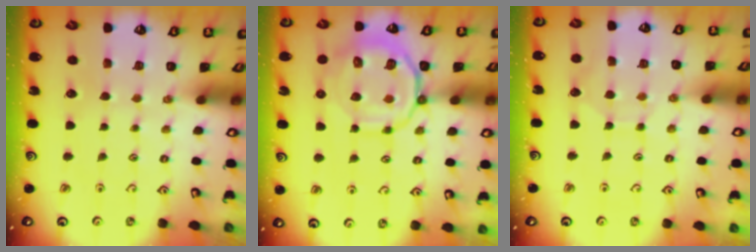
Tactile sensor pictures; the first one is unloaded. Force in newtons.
{"total": 12.0, "press": 11.9, "slide": 1.8}
{"total": 5.1, "press": 5.0, "slide": 0.5}